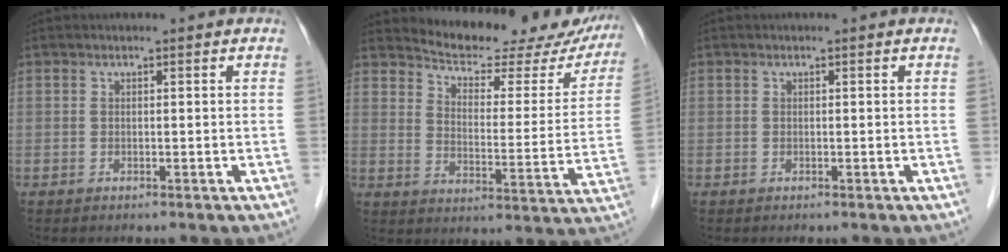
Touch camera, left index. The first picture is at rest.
{"total": 20.9, "force": [19.5, 5.1, 5.4], "torque": [-0.052, -0.050, 0.236]}
{"total": 0.0}